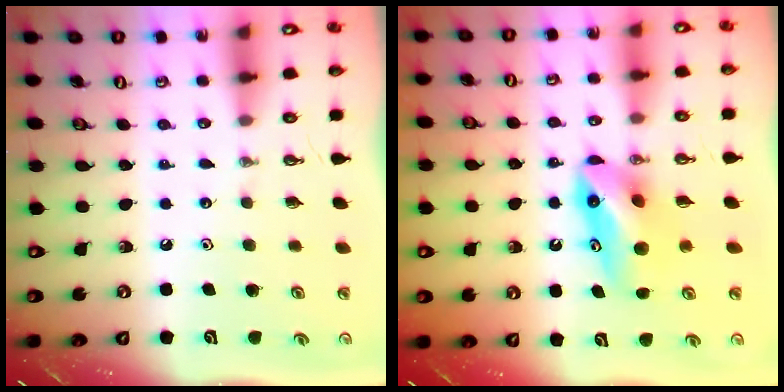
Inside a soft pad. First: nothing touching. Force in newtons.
{"total": 9.3, "press": 8.4, "slide": 4.0}